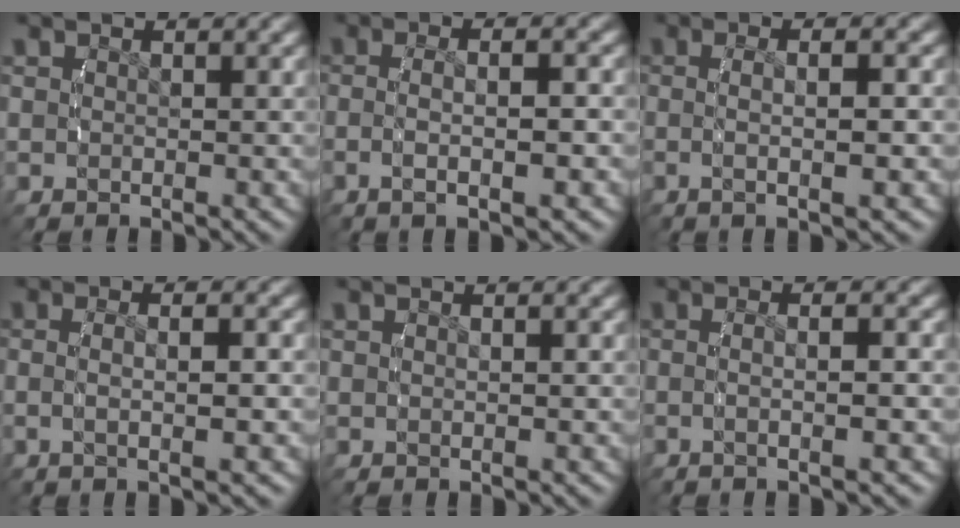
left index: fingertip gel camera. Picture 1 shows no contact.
{"total": 3.6, "force": [-0.8, 0.6, 3.4], "torque": [-0.070, 0.000, -0.011]}
{"total": 3.6, "force": [-0.4, 0.2, 3.5], "torque": [-0.068, 0.000, -0.005]}
{"total": 3.0, "force": [-0.2, 0.3, 2.9], "torque": [-0.057, 0.000, -0.003]}
{"total": 0.0}
{"total": 2.7, "force": [-0.6, -0.3, 2.6], "torque": [-0.053, -0.001, -0.009]}